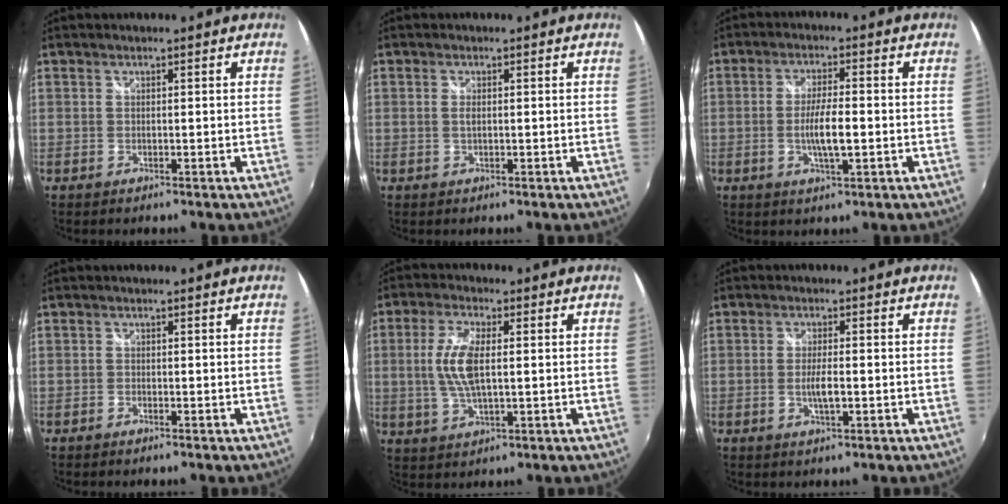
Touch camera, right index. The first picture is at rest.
{"total": 1.1, "force": [0.1, 0.5, 0.9], "torque": [-0.019, -0.001, -0.001]}
{"total": 6.1, "force": [-1.2, 1.2, 5.9], "torque": [-0.112, -0.004, -0.020]}
{"total": 0.6, "force": [-0.5, 0.3, 0.1], "torque": [-0.006, -0.002, -0.013]}
{"total": 8.1, "force": [0.6, 3.1, 7.5], "torque": [-0.153, 0.002, 0.014]}
{"total": 3.4, "force": [-0.8, 0.6, 3.3], "torque": [-0.062, -0.005, -0.014]}